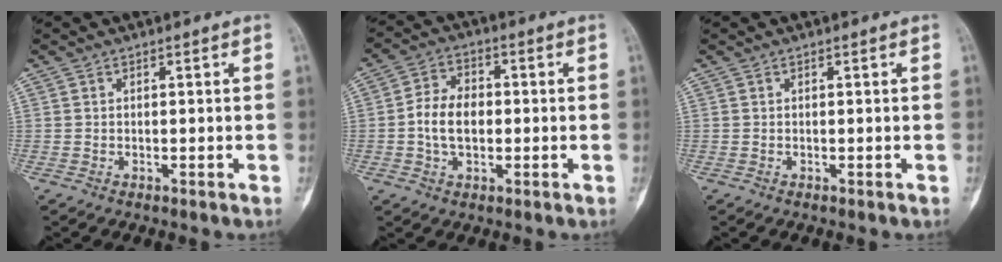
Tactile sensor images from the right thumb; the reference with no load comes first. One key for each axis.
{"total": 7.8, "fx": -0.6, "fy": 5.3, "fz": 5.7, "tx": -0.092, "ty": 0.018, "tz": -0.017}
{"total": 0.0}